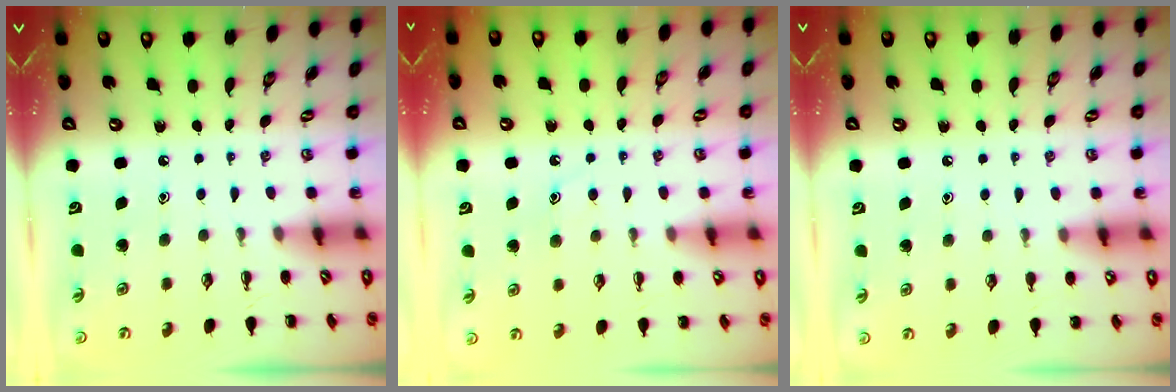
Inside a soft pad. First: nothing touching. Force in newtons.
{"total": 7.7, "press": 7.6, "slide": 1.1}
{"total": 6.2, "press": 5.9, "slide": 2.1}